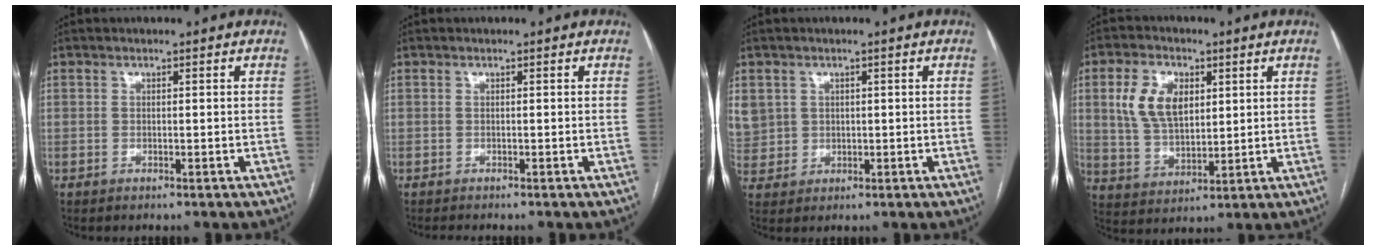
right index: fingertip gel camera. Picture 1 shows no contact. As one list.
[{"total": 1.3, "force": [-1.2, 0.2, 0.2], "torque": [-0.003, -0.004, -0.016]}, {"total": 7.4, "force": [1.9, 6.9, 1.7], "torque": [-0.064, 0.020, 0.059]}, {"total": 9.5, "force": [3.0, 5.6, 7.0], "torque": [-0.150, 0.015, 0.064]}]